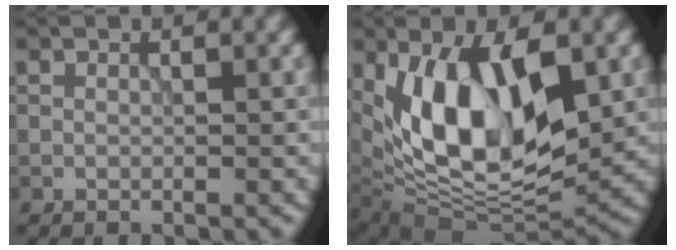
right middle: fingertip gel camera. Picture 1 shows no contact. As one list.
[{"total": 12.0, "force": [1.9, 6.0, 10.2], "torque": [-0.176, -0.010, 0.029]}]